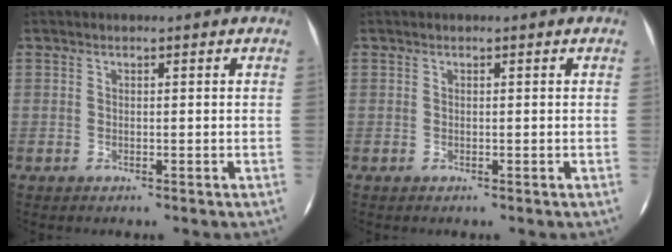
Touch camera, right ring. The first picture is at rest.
{"total": 0.0}